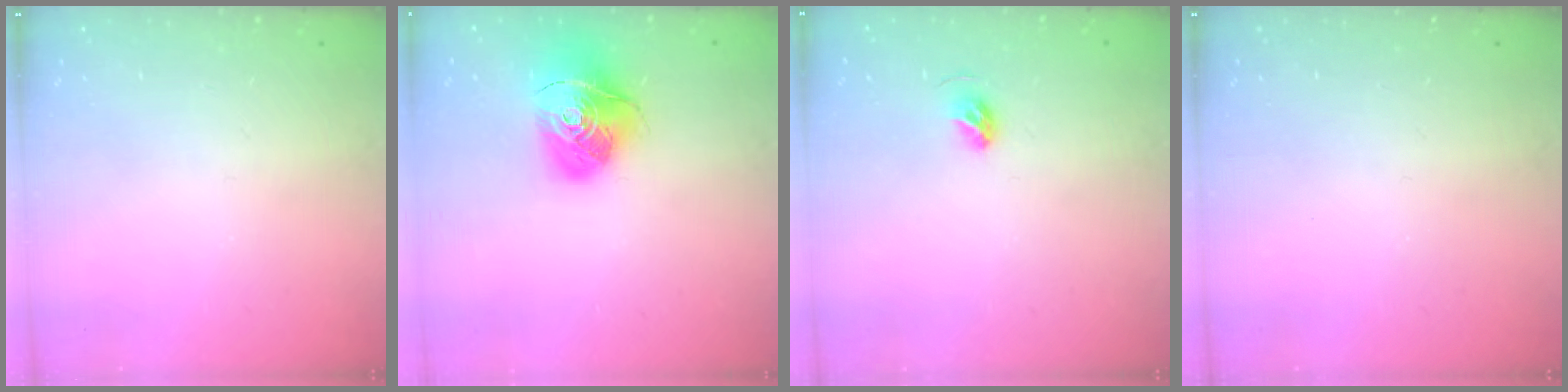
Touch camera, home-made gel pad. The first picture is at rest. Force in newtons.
{"total": 16.4, "press": 16.3, "slide": 1.8}
{"total": 5.4, "press": 5.2, "slide": 1.2}
{"total": 0.0}